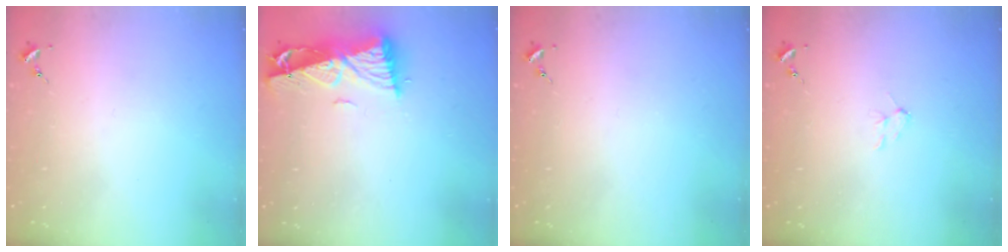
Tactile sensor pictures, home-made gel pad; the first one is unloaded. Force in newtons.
{"total": 10.1, "press": 10.0, "slide": 1.2}
{"total": 0.0}
{"total": 4.5, "press": 4.5, "slide": 0.6}